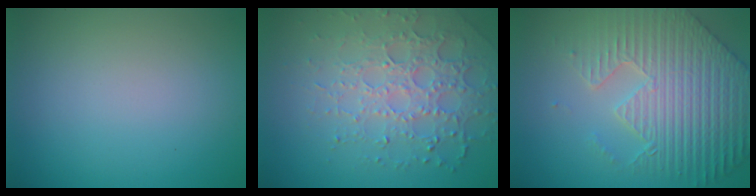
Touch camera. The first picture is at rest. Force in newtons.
{"total": 5.2, "press": 4.3, "slide": 2.8}
{"total": 7.6, "press": 6.1, "slide": 4.5}